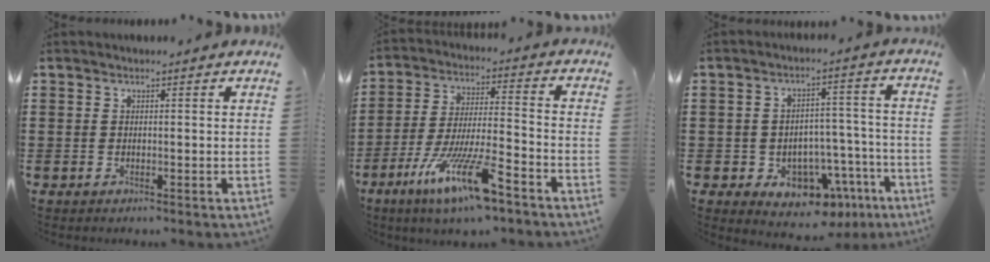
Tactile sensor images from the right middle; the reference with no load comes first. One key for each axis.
{"total": 12.4, "fx": -7.8, "fy": 1.8, "fz": 9.4, "tx": -0.189, "ty": 0.001, "tz": -0.149}
{"total": 6.0, "fx": -4.1, "fy": 3.9, "fz": 2.1, "tx": -0.045, "ty": 0.023, "tz": -0.073}